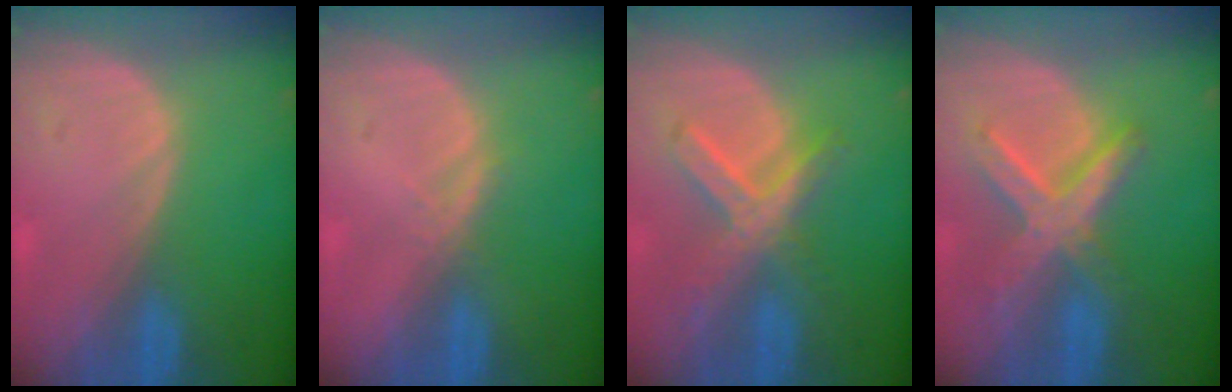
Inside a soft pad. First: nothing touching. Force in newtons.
{"total": 1.5, "press": 1.3, "slide": 0.8}
{"total": 7.2, "press": 6.3, "slide": 3.5}
{"total": 8.2, "press": 7.1, "slide": 4.1}